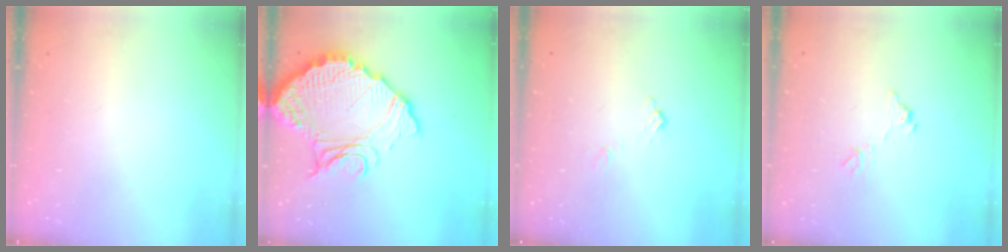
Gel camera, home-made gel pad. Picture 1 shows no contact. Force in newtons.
{"total": 17.3, "press": 17.2, "slide": 1.6}
{"total": 5.2, "press": 5.1, "slide": 0.4}
{"total": 5.6, "press": 5.6, "slide": 0.3}